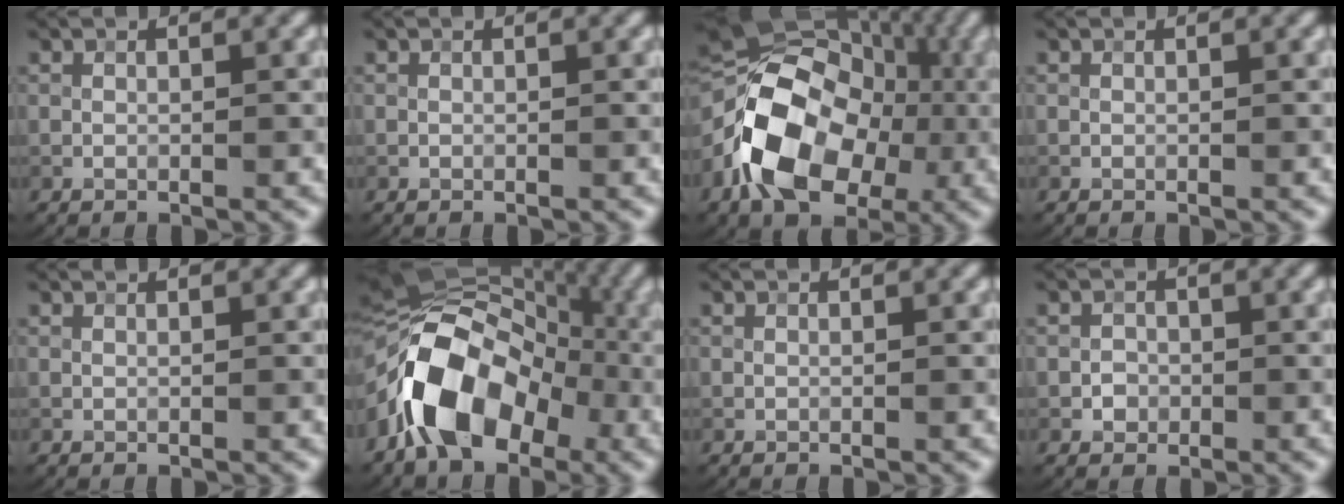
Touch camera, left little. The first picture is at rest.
{"total": 0.0}
{"total": 14.1, "force": [-3.0, 10.0, 9.4], "torque": [-0.174, 0.001, -0.066]}
{"total": 0.0}
{"total": 0.0}
{"total": 13.2, "force": [-3.7, 8.7, 9.3], "torque": [-0.148, 0.003, -0.078]}
{"total": 0.0}
{"total": 1.2, "force": [-0.3, 1.1, 0.3], "torque": [0.004, 0.000, -0.009]}